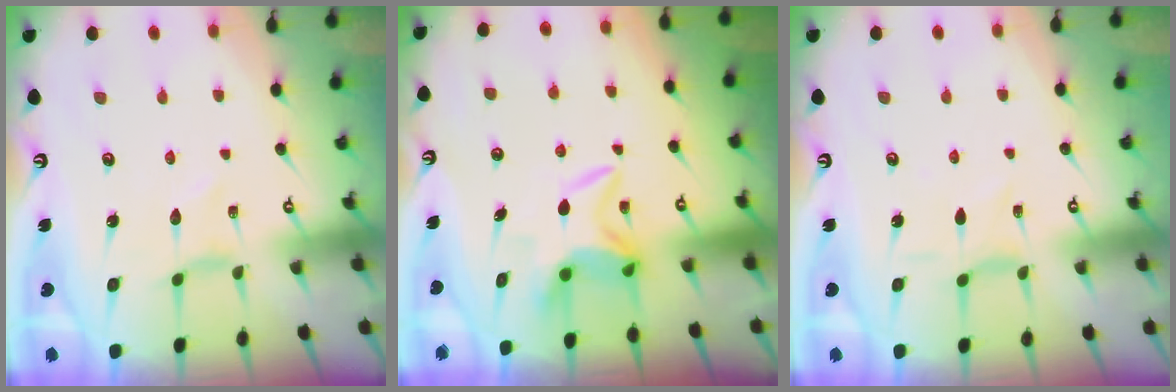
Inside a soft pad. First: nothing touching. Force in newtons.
{"total": 5.5, "press": 5.5, "slide": 0.3}
{"total": 1.1, "press": 1.0, "slide": 0.4}